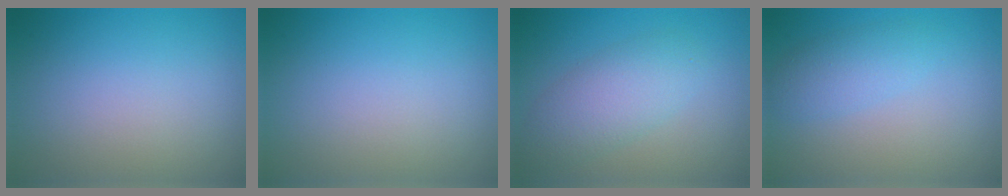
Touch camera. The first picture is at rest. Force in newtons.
{"total": 0.0}
{"total": 4.1, "press": 4.1, "slide": 0.1}
{"total": 2.4, "press": 2.4, "slide": 0.1}